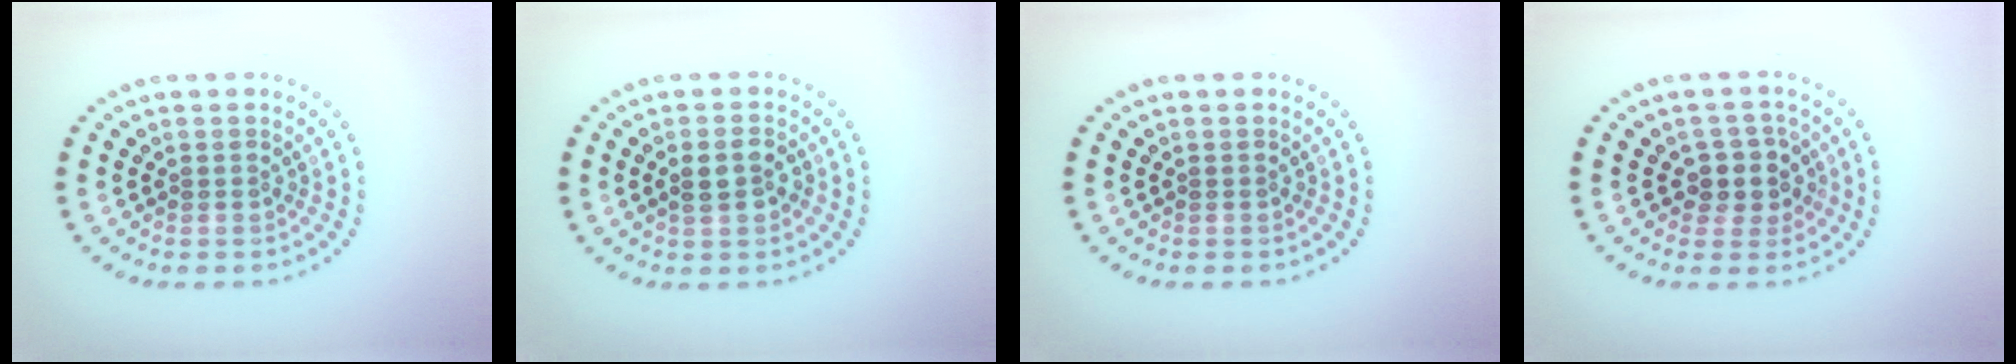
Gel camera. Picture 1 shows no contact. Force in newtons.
{"total": 2.4, "press": 2.4, "slide": 0.4}
{"total": 0.0}
{"total": 2.8, "press": 2.4, "slide": 1.4}